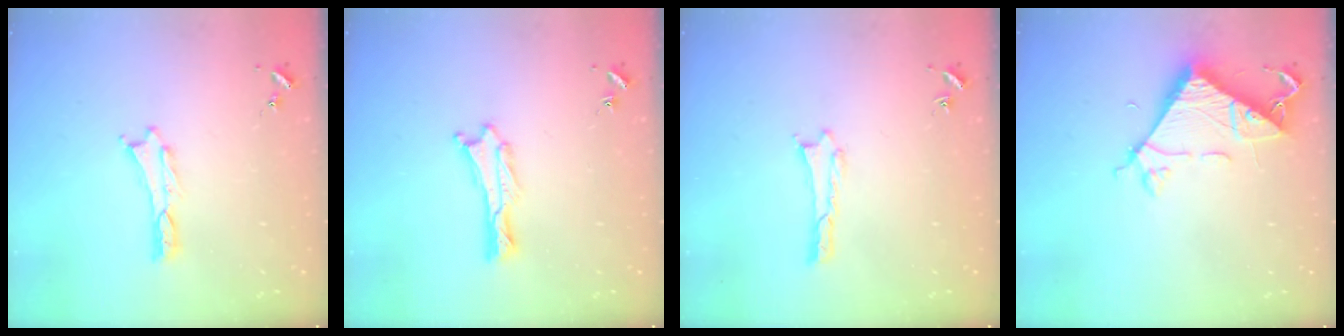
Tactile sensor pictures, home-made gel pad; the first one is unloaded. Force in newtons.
{"total": 0.6, "press": 0.6, "slide": 0.2}
{"total": 0.0}
{"total": 8.3, "press": 8.3, "slide": 0.8}